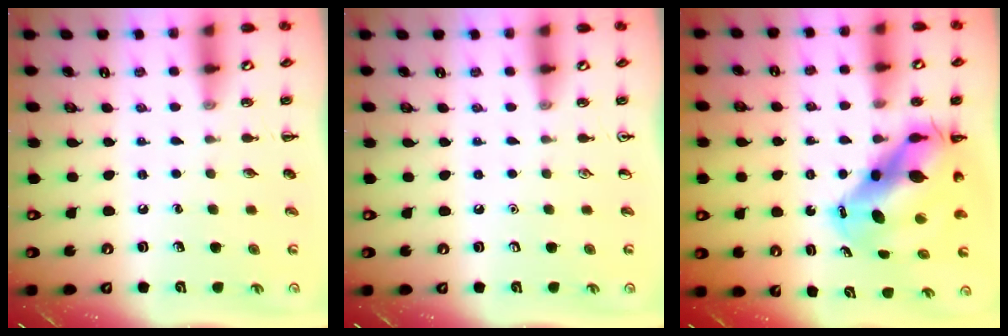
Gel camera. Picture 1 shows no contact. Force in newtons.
{"total": 0.0}
{"total": 12.9, "press": 12.5, "slide": 3.5}